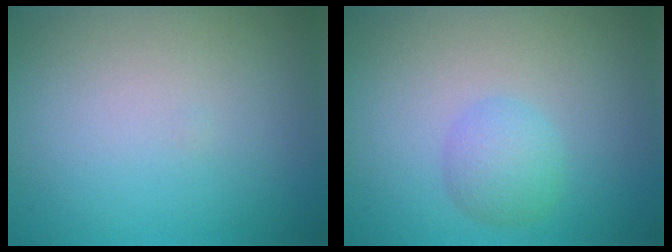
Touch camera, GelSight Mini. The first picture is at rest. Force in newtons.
{"total": 2.4, "press": 2.4, "slide": 0.1}